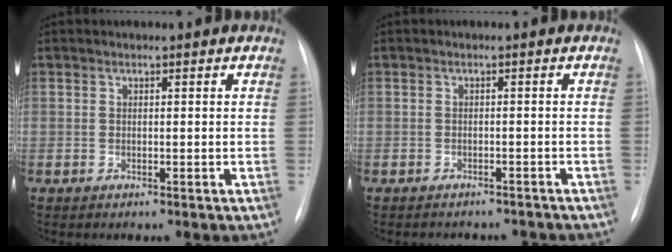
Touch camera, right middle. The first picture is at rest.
{"total": 6.1, "force": [-5.7, 2.1, 1.0], "torque": [-0.005, 0.007, -0.058]}